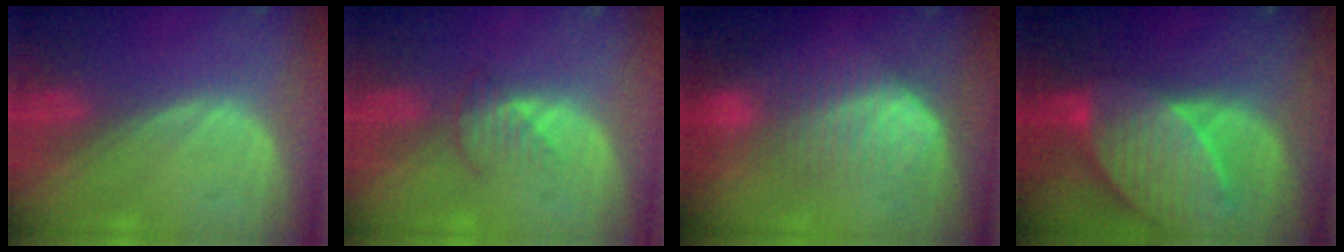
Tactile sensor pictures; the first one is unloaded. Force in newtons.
{"total": 2.8, "press": 2.7, "slide": 0.8}
{"total": 6.8, "press": 6.6, "slide": 1.4}
{"total": 10.3, "press": 9.1, "slide": 4.9}